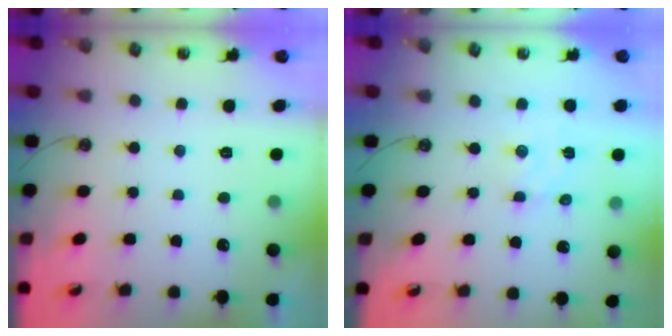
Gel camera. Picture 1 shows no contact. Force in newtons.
{"total": 2.9, "press": 2.9, "slide": 0.6}